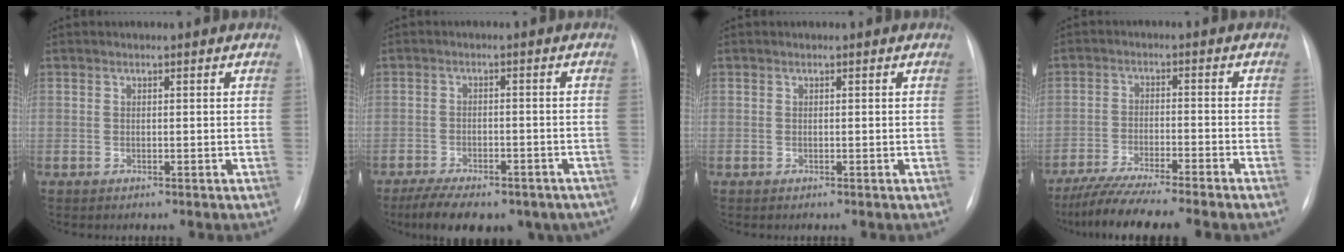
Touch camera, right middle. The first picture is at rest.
{"total": 17.6, "force": [-13.2, 7.5, 8.8], "torque": [-0.144, -0.007, -0.172]}
{"total": 0.0}
{"total": 11.0, "force": [-9.2, -0.3, 5.9], "torque": [-0.091, -0.027, -0.149]}